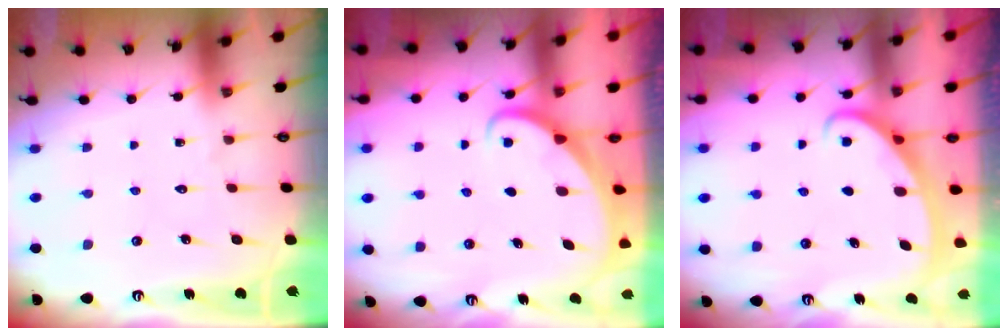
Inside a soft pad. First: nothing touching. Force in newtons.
{"total": 2.0, "press": 2.0, "slide": 0.2}
{"total": 2.4, "press": 2.4, "slide": 0.4}